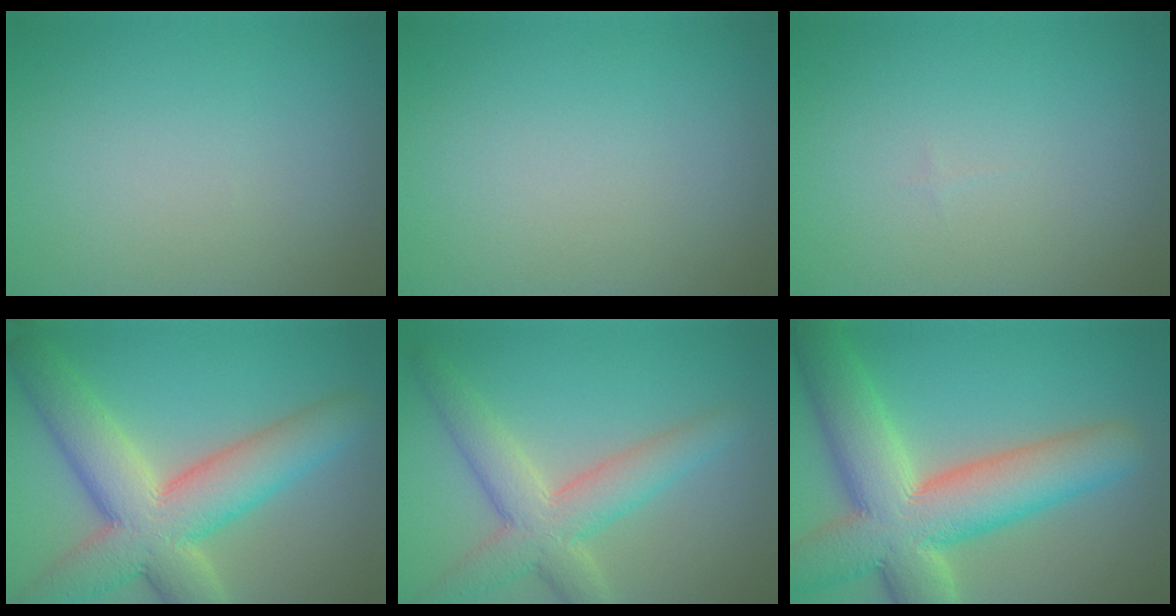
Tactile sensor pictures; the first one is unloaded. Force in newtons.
{"total": 0.0}
{"total": 0.0}
{"total": 10.9, "press": 10.9, "slide": 0.6}
{"total": 6.1, "press": 6.1, "slide": 0.4}
{"total": 12.7, "press": 12.6, "slide": 0.9}